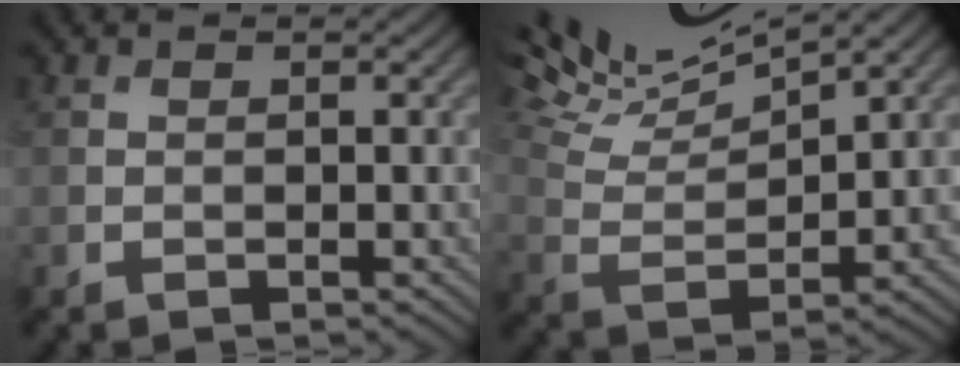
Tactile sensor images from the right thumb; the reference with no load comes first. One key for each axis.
{"total": 10.6, "fx": 8.5, "fy": 2.0, "fz": 5.9, "tx": -0.119, "ty": 0.011, "tz": 0.142}